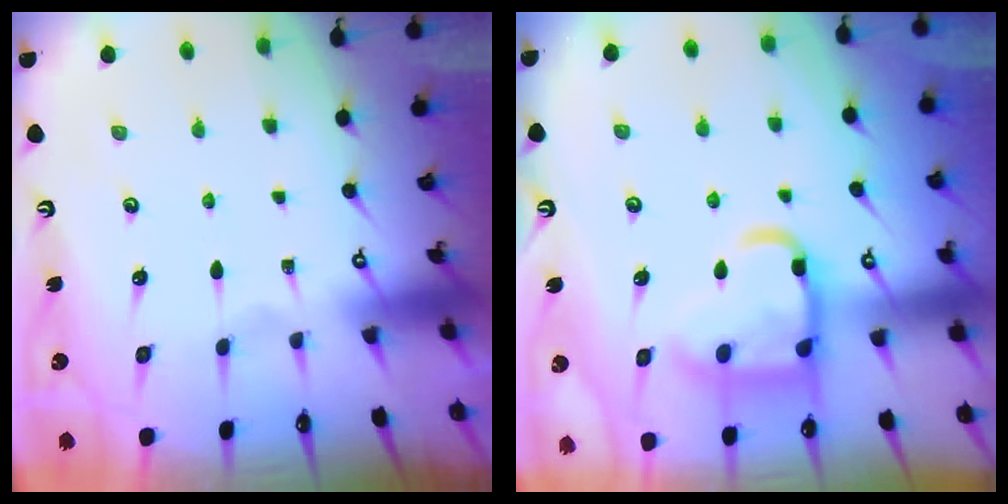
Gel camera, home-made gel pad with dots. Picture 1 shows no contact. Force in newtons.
{"total": 15.9, "press": 15.8, "slide": 1.3}